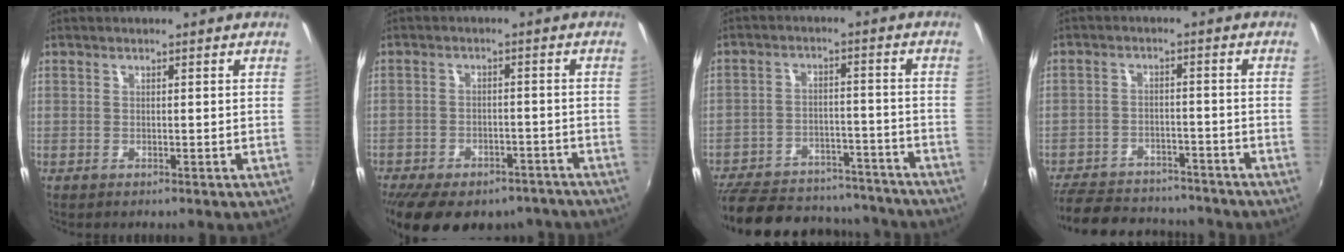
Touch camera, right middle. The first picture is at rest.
{"total": 18.4, "force": [-14.0, 8.5, 8.3], "torque": [-0.178, -0.014, -0.180]}
{"total": 24.0, "force": [-20.0, 9.9, 8.8], "torque": [-0.200, 0.023, -0.258]}
{"total": 16.9, "force": [-14.3, 6.8, 5.9], "torque": [-0.149, 0.011, -0.201]}